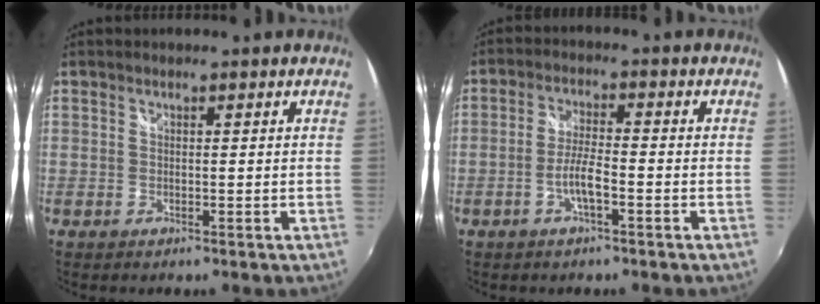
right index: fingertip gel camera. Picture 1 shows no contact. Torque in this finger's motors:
{"motor_torque": [0.50, -0.36, 0.33, 0.05]}